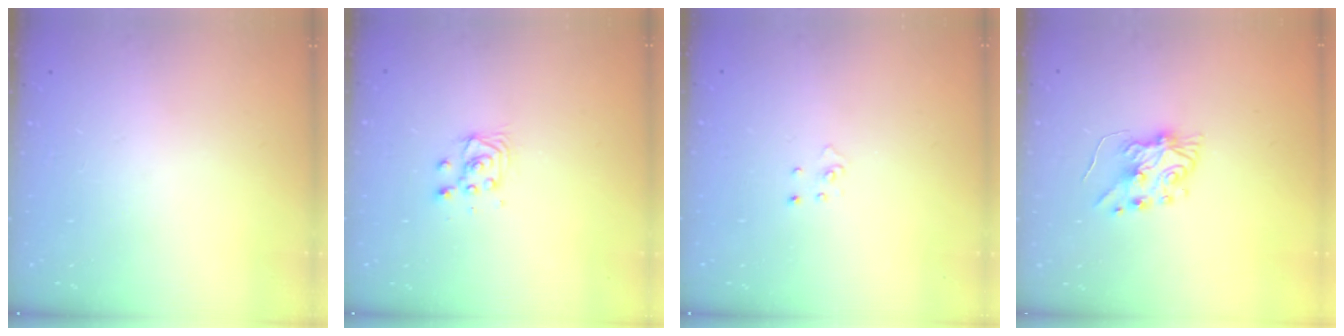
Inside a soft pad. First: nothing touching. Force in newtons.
{"total": 3.7, "press": 3.7, "slide": 0.3}
{"total": 3.0, "press": 2.9, "slide": 0.3}
{"total": 6.6, "press": 6.6, "slide": 0.7}